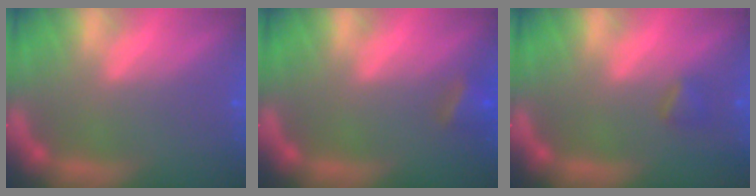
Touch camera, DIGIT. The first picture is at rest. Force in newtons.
{"total": 2.4}
{"total": 1.4}